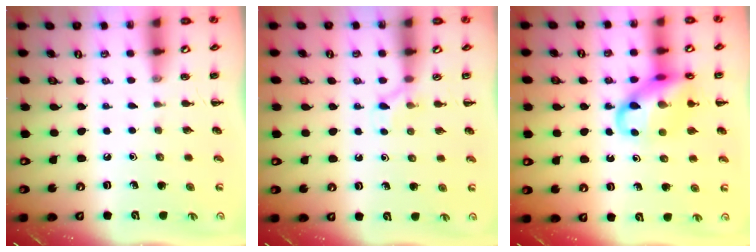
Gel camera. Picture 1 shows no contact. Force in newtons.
{"total": 4.4, "press": 4.1, "slide": 1.6}
{"total": 15.5, "press": 15.3, "slide": 2.3}